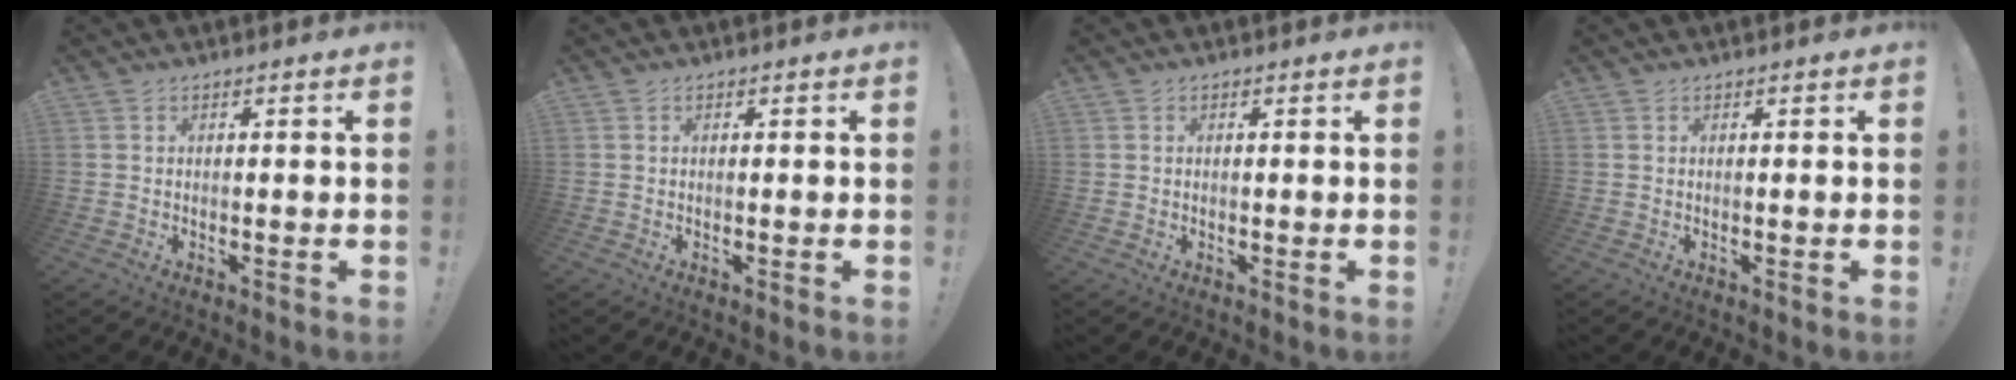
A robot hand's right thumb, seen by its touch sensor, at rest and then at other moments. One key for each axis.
{"total": 0.0}
{"total": 2.2, "fx": 0.7, "fy": 2.0, "fz": 0.3, "tx": 0.008, "ty": -0.008, "tz": 0.010}
{"total": 0.0}